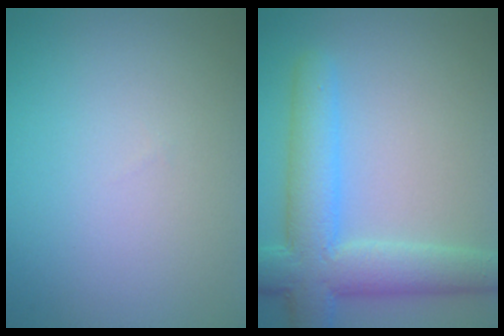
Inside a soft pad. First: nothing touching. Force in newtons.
{"total": 7.1, "press": 7.1, "slide": 0.3}